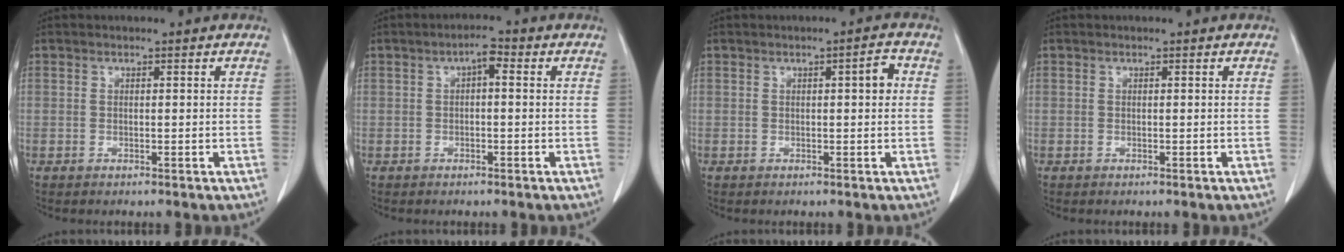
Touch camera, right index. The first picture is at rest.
{"total": 2.6, "force": [0.6, 0.9, 2.4], "torque": [-0.042, 0.012, 0.007]}
{"total": 2.4, "force": [0.4, 0.4, 2.3], "torque": [-0.032, 0.005, 0.006]}
{"total": 0.0}